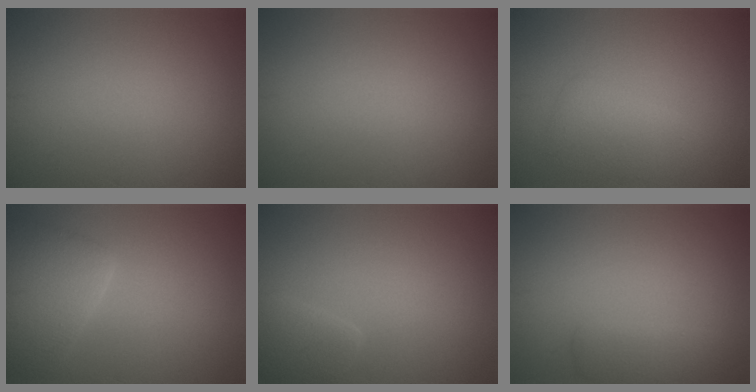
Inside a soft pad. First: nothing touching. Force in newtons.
{"total": 0.0}
{"total": 2.6, "press": 2.6, "slide": 0.1}
{"total": 4.2, "press": 4.2, "slide": 0.1}
{"total": 2.3, "press": 2.3, "slide": 0.1}
{"total": 1.8, "press": 1.8, "slide": 0.2}